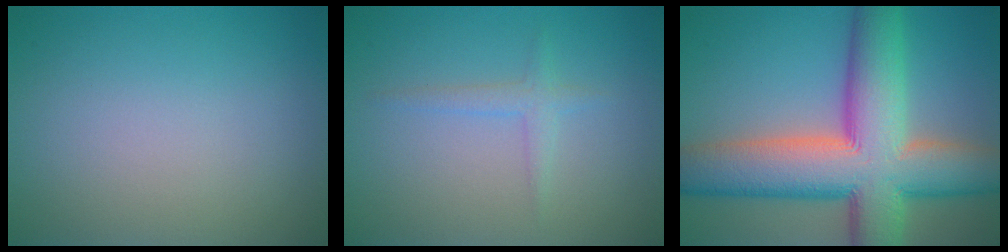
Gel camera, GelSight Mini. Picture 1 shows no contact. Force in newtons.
{"total": 1.4, "press": 1.4, "slide": 0.0}
{"total": 13.7, "press": 13.7, "slide": 0.8}